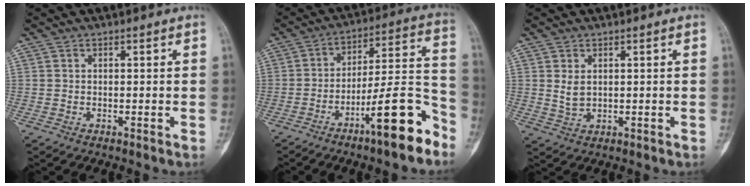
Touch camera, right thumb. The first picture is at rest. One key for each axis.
{"total": 16.1, "fx": -9.7, "fy": 3.0, "fz": 12.5, "tx": -0.190, "ty": 0.085, "tz": -0.156}
{"total": 2.7, "fx": 0.7, "fy": 1.8, "fz": 2.0, "tx": -0.030, "ty": -0.007, "tz": 0.019}